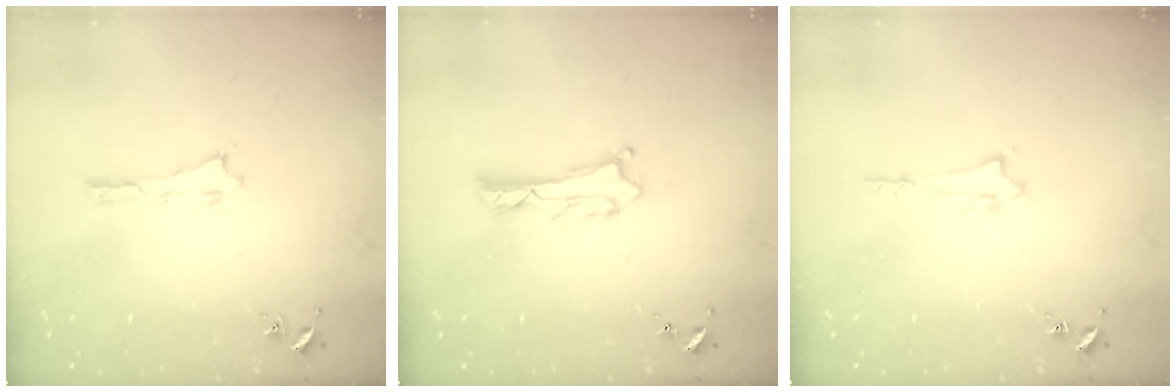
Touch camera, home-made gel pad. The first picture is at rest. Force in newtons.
{"total": 1.2, "press": 1.2, "slide": 0.0}
{"total": 1.4, "press": 1.4, "slide": 0.2}